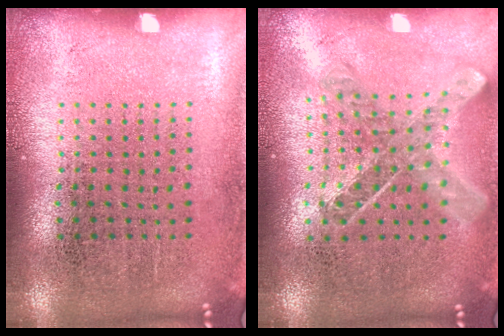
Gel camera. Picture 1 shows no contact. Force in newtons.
{"total": 0.9, "press": 0.9, "slide": 0.0}